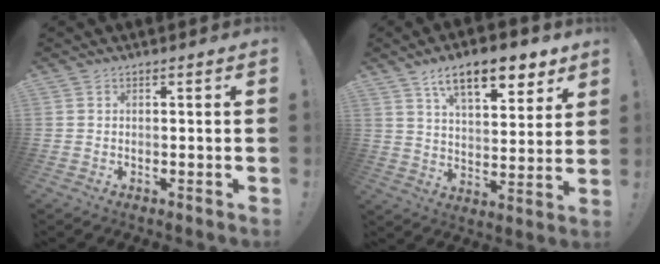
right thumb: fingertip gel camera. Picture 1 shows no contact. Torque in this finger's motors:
{"motor_torque": [0.38, 1.41, 0.15, 0.26, 0.22]}